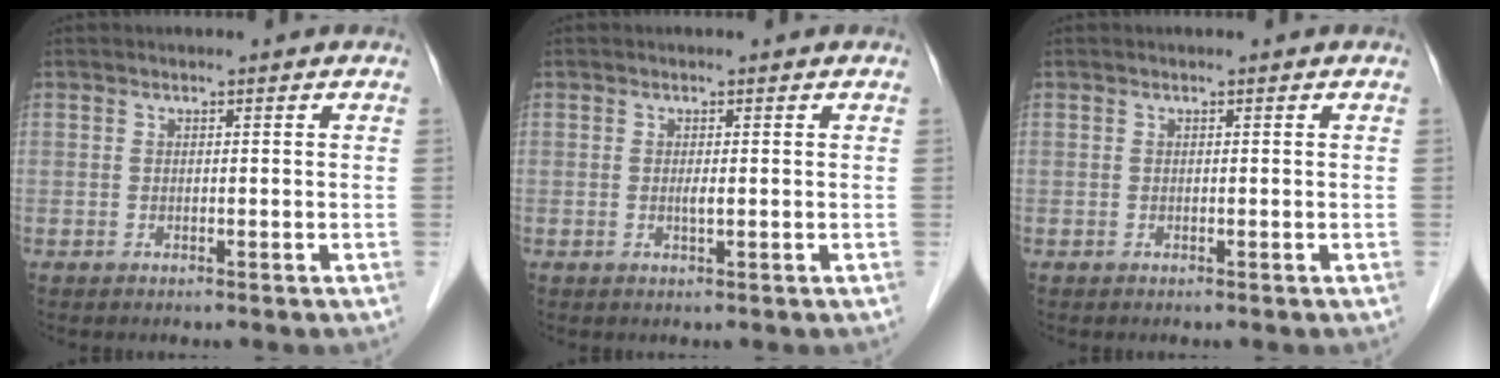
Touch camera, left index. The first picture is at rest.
{"total": 0.9, "force": [0.0, 0.1, 0.9], "torque": [-0.020, -0.003, 0.000]}
{"total": 0.0}